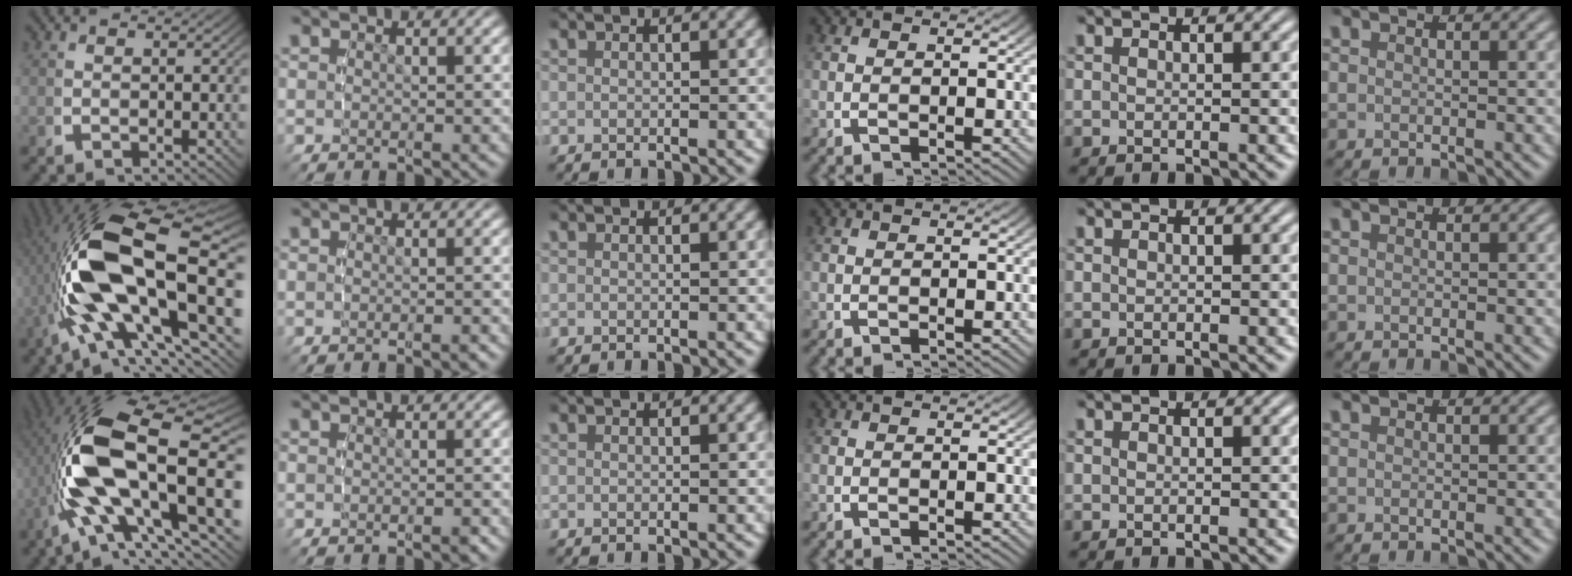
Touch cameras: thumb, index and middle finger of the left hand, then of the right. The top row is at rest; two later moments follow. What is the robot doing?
{"motion": "lift_and_place", "object": "button"}